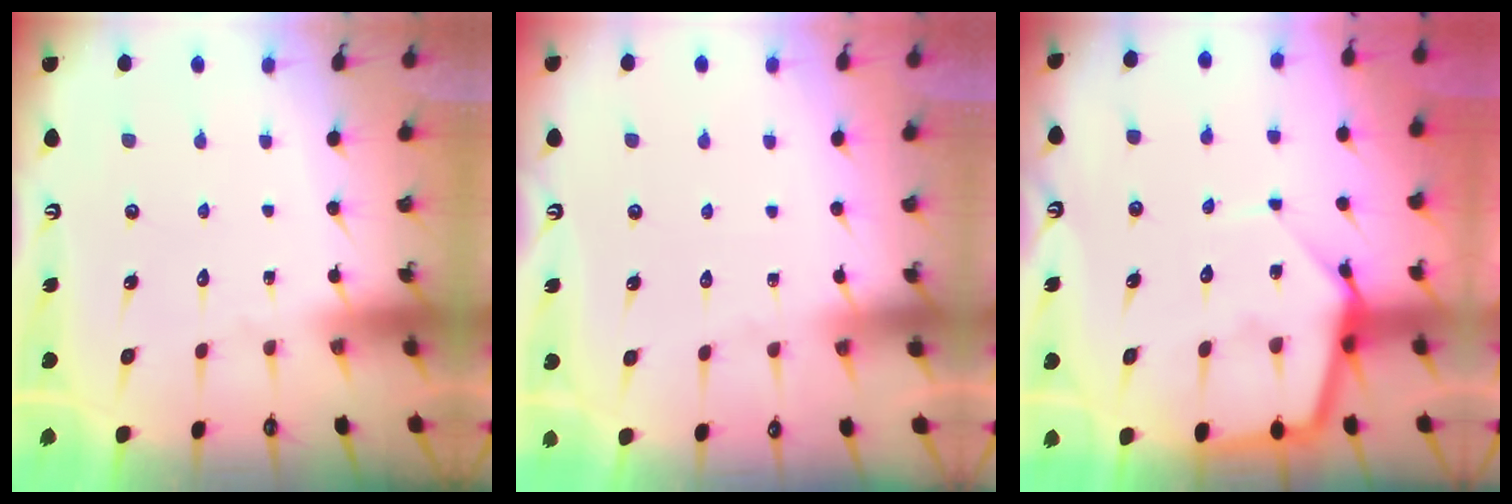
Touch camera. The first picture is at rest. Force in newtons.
{"total": 2.6, "press": 2.6, "slide": 0.4}
{"total": 10.5, "press": 10.5, "slide": 0.9}